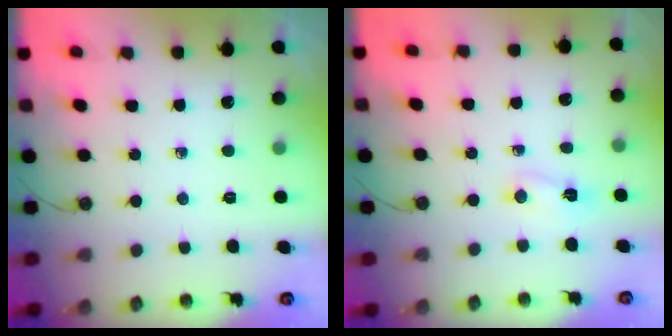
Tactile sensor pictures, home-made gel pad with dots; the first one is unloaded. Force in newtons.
{"total": 2.4, "press": 2.1, "slide": 1.1}